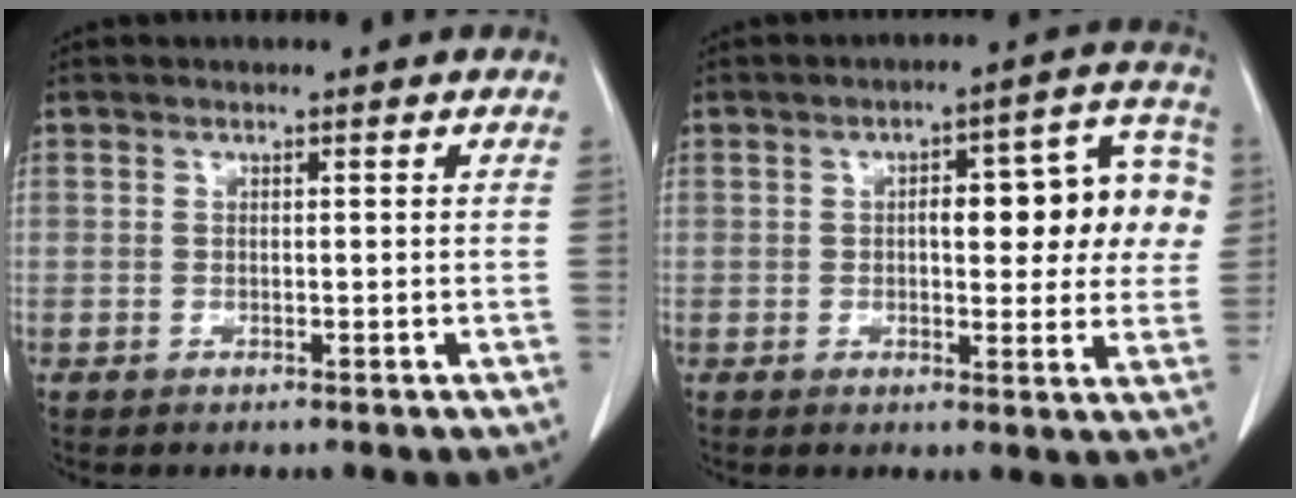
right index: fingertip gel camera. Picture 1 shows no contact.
{"total": 13.3, "force": [1.8, 4.7, 12.4], "torque": [-0.145, 0.038, 0.023]}